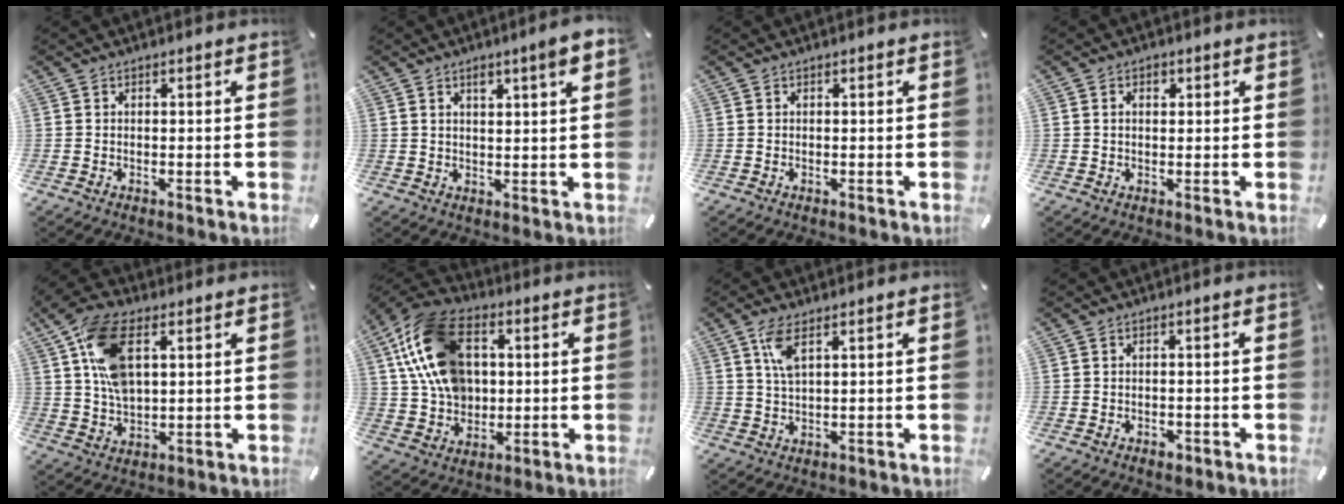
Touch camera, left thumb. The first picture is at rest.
{"total": 5.0, "force": [2.6, 0.9, 4.2], "torque": [-0.068, -0.004, 0.039]}
{"total": 0.0}
{"total": 2.0, "force": [0.6, 1.5, 1.2], "torque": [-0.020, 0.004, 0.006]}
{"total": 13.7, "force": [4.7, 7.8, 10.2], "torque": [-0.223, -0.005, 0.084]}
{"total": 18.7, "force": [4.1, 13.9, 11.7], "torque": [-0.252, 0.004, 0.080]}
{"total": 5.4, "force": [2.6, 1.8, 4.3], "torque": [-0.094, 0.004, 0.046]}
{"total": 1.7, "force": [-0.9, 1.1, 1.0], "torque": [-0.018, 0.004, -0.017]}